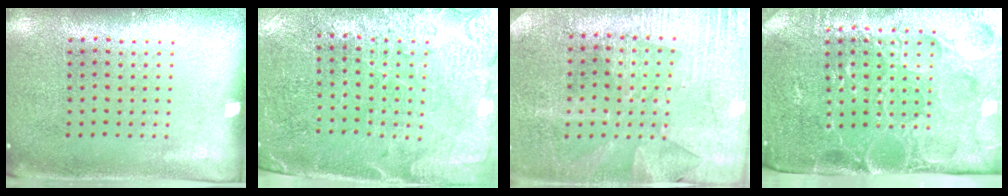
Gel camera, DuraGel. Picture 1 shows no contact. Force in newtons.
{"total": 3.0, "press": 2.9, "slide": 0.9}
{"total": 2.8, "press": 2.7, "slide": 0.6}
{"total": 5.0, "press": 4.2, "slide": 2.6}